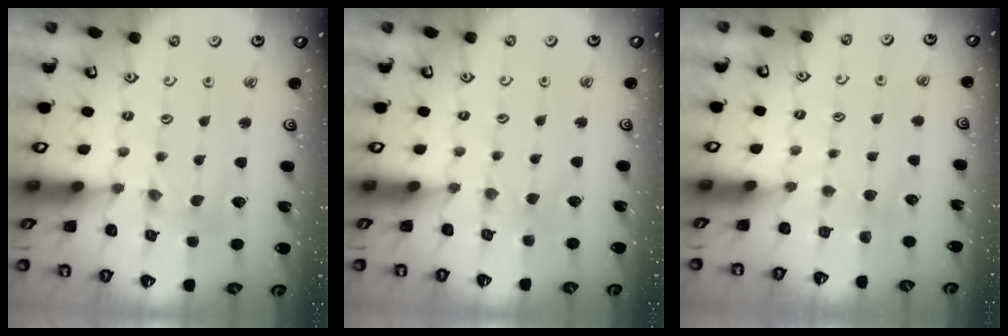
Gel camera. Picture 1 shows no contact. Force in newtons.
{"total": 1.3, "press": 1.3, "slide": 0.2}
{"total": 3.3, "press": 3.2, "slide": 0.5}